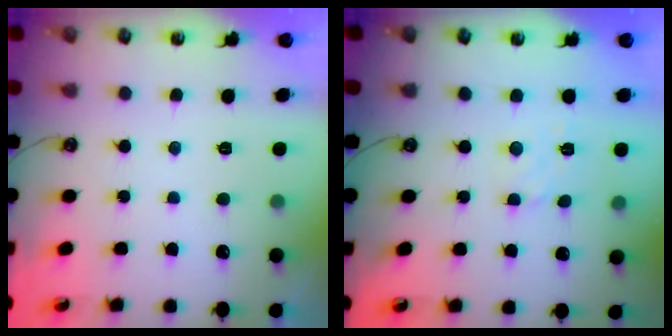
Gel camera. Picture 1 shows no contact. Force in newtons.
{"total": 1.8, "press": 1.7, "slide": 0.6}